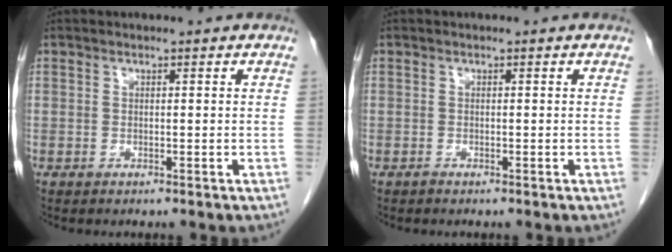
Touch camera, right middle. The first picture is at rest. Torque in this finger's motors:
{"motor_torque": [-0.26, -0.04, -0.03, -0.01]}